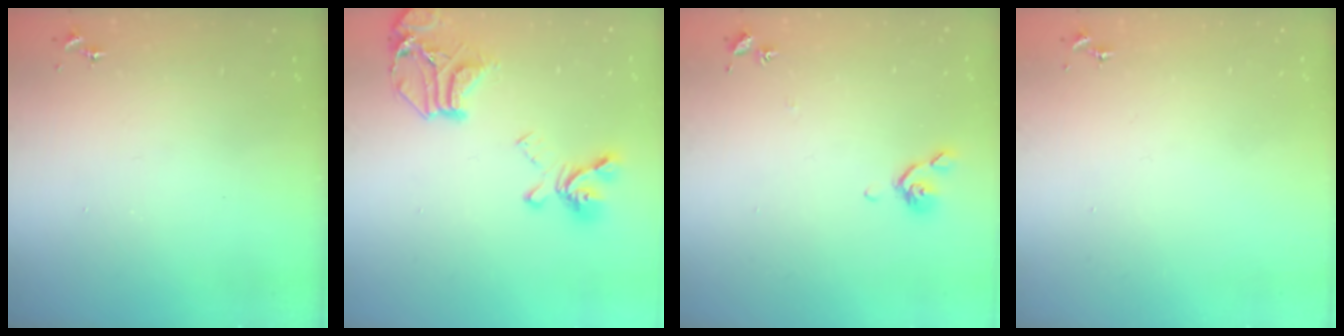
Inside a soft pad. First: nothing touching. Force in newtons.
{"total": 19.6, "press": 19.5, "slide": 2.1}
{"total": 5.6, "press": 5.6, "slide": 0.9}
{"total": 0.0}